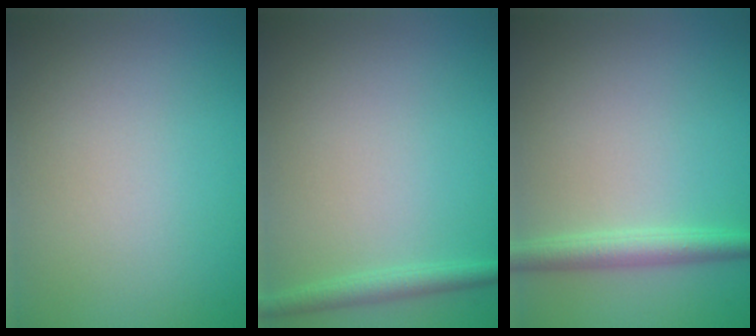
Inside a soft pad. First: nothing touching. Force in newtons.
{"total": 1.8, "press": 1.8, "slide": 0.1}
{"total": 2.7, "press": 2.7, "slide": 0.1}